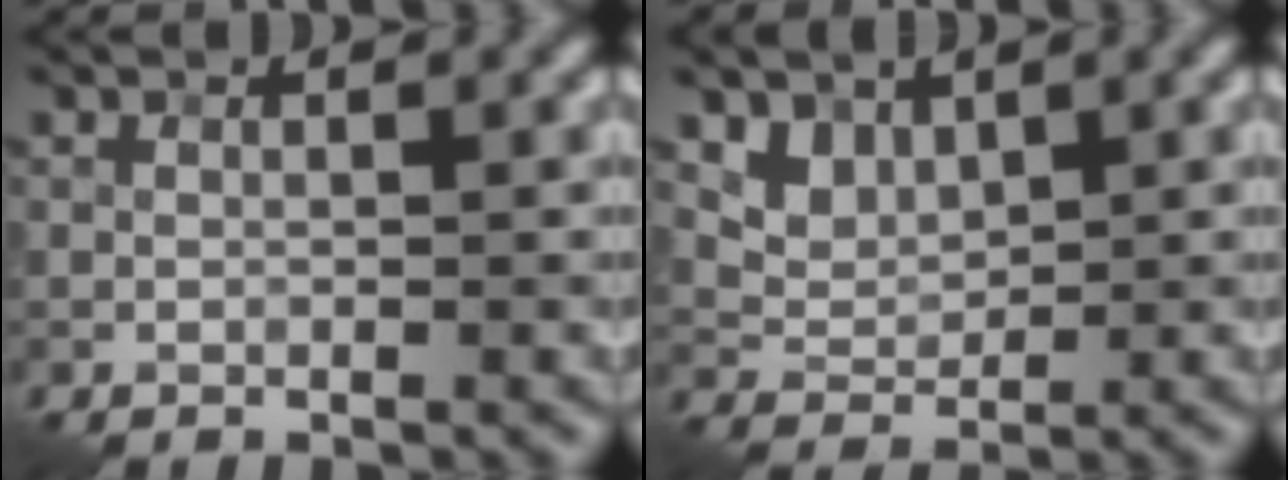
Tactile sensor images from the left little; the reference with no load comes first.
{"total": 2.8, "force": [2.0, 1.7, 1.0], "torque": [-0.034, -0.029, 0.067]}